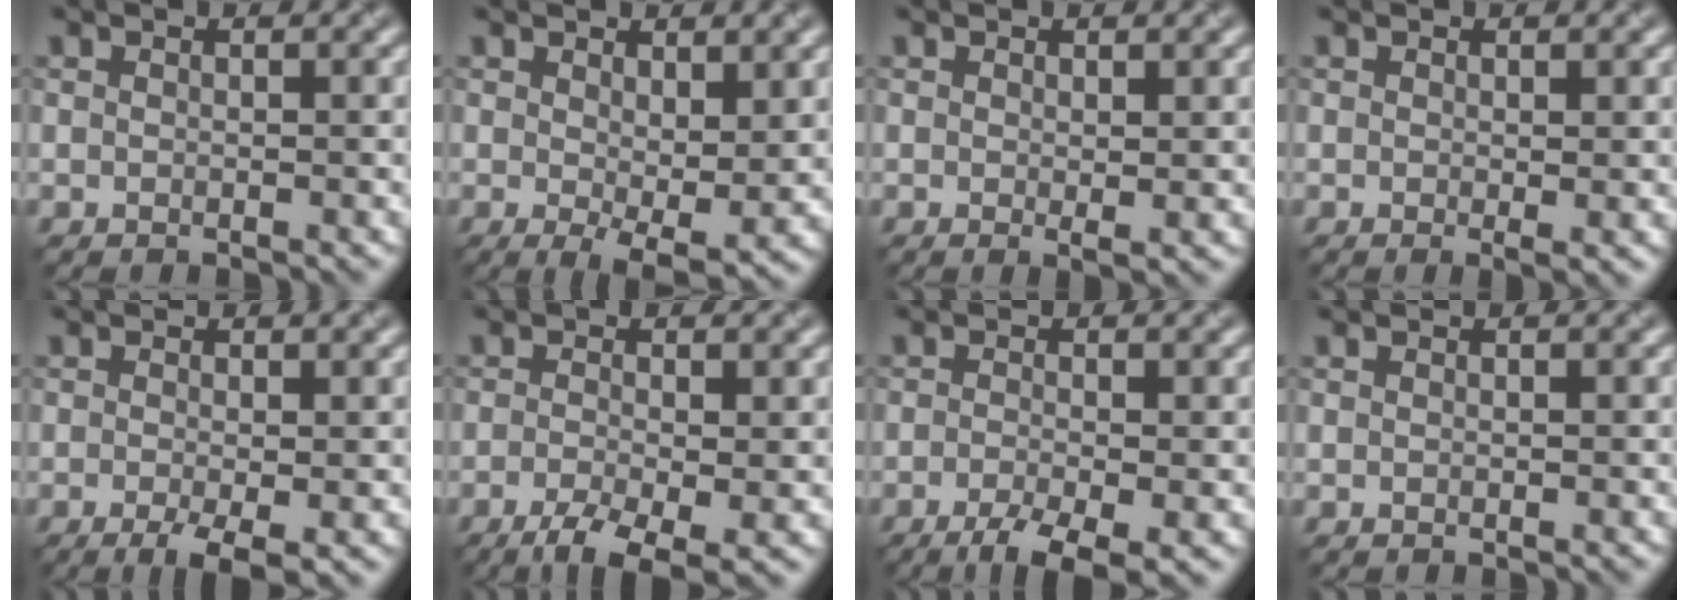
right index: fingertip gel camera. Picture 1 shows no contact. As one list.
[{"total": 4.0, "force": [0.6, 1.6, 3.6], "torque": [-0.058, -0.015, 0.015]}, {"total": 1.0, "force": [0.3, 0.2, 0.9], "torque": [-0.015, -0.006, 0.005]}, {"total": 1.0, "force": [0.1, 0.1, 1.0], "torque": [-0.015, -0.006, 0.001]}, {"total": 3.5, "force": [-1.4, 0.8, 3.1], "torque": [-0.059, -0.009, -0.023]}, {"total": 4.7, "force": [-2.5, 1.3, 3.8], "torque": [-0.077, -0.008, -0.043]}, {"total": 4.4, "force": [-2.6, 1.0, 3.5], "torque": [-0.068, -0.007, -0.048]}, {"total": 0.0}]